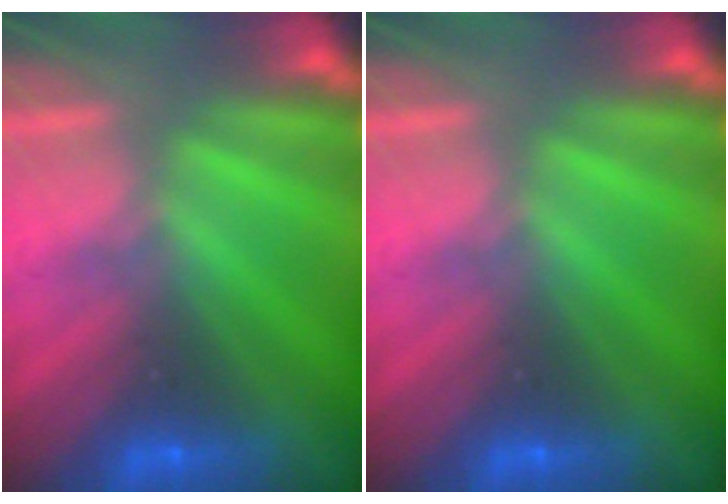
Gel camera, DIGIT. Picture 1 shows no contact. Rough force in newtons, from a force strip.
{"total": 0.0}